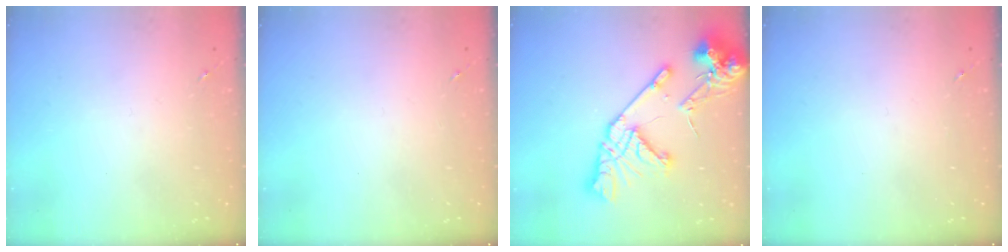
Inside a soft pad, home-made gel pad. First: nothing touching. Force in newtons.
{"total": 0.0}
{"total": 20.9, "press": 20.7, "slide": 2.5}
{"total": 0.0}